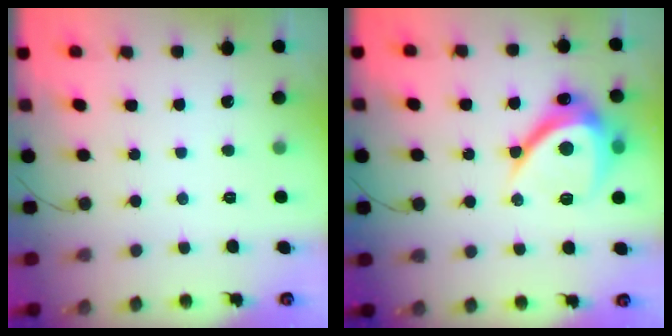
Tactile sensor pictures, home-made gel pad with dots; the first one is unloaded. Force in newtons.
{"total": 13.7, "press": 13.7, "slide": 0.5}